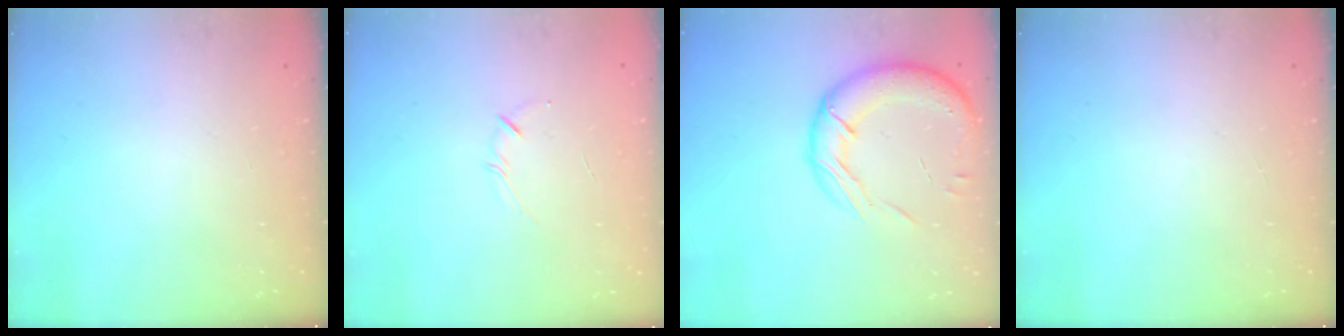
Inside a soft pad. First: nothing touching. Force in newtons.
{"total": 2.1, "press": 2.1, "slide": 0.4}
{"total": 17.6, "press": 17.1, "slide": 4.2}
{"total": 0.0}